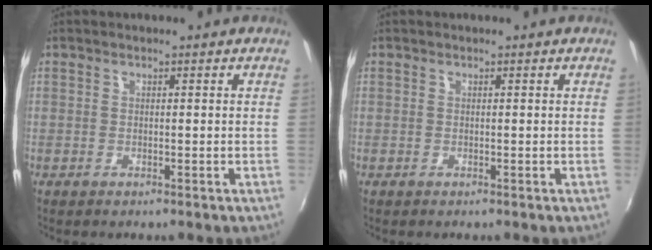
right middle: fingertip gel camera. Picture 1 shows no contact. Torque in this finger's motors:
{"motor_torque": [0.07, -0.18, -0.02, 0.00]}